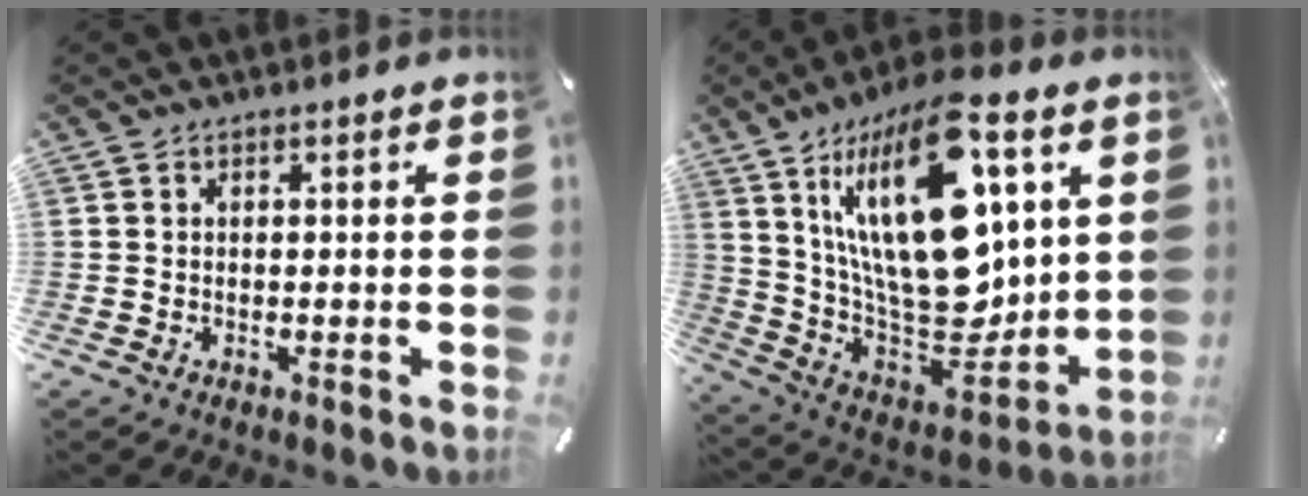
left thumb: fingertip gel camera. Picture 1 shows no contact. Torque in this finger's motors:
{"motor_torque": [2.69, 2.32, 1.63, -1.14, 1.05]}